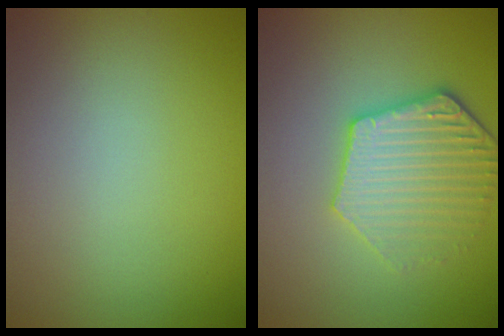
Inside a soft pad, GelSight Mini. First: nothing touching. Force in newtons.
{"total": 4.5, "press": 4.0, "slide": 2.0}